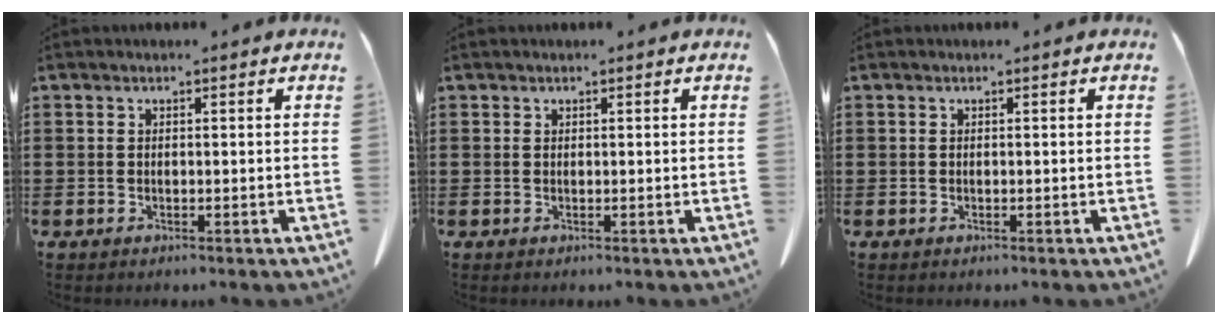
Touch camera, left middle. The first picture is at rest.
{"total": 0.0}
{"total": 0.0}